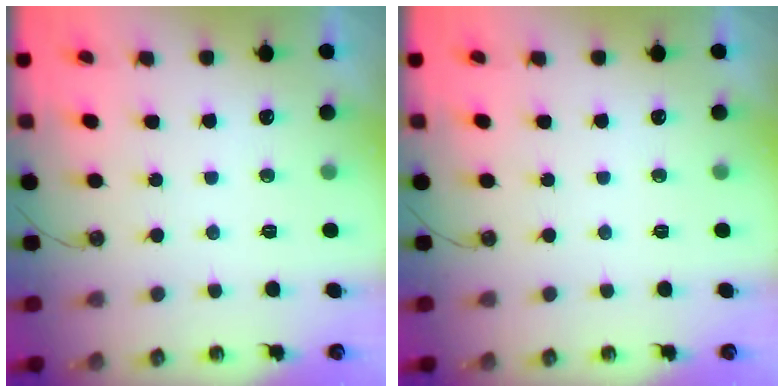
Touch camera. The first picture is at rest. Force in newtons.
{"total": 0.0}